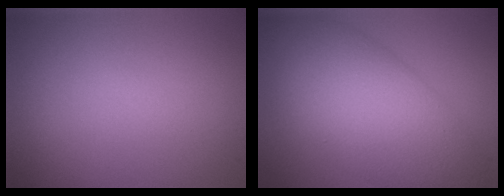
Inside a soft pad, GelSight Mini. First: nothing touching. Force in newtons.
{"total": 9.3, "press": 9.3, "slide": 0.3}